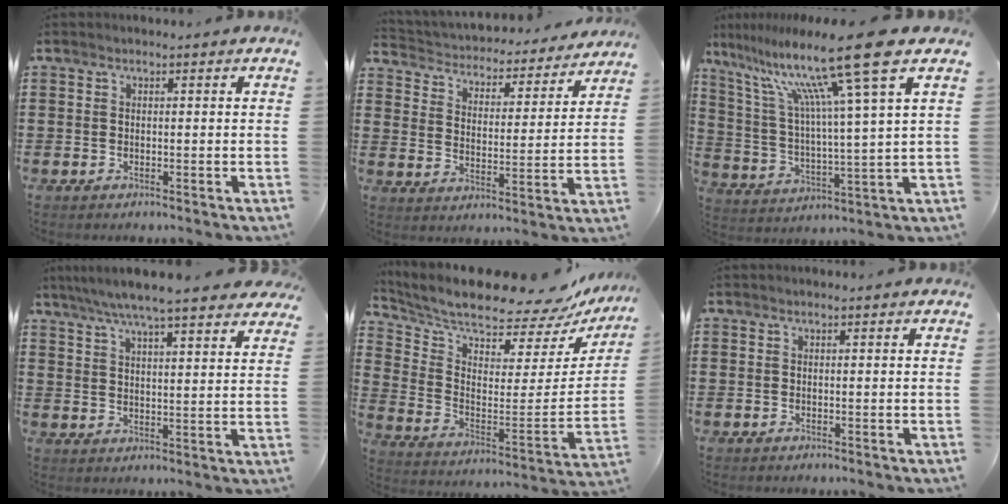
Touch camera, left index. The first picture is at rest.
{"total": 3.0, "force": [2.9, 0.6, 0.1], "torque": [-0.024, -0.029, 0.040]}
{"total": 17.6, "force": [10.9, 0.6, 13.8], "torque": [-0.267, -0.053, 0.168]}
{"total": 6.6, "force": [5.8, 0.0, 3.1], "torque": [-0.081, -0.022, 0.100]}
{"total": 8.1, "force": [7.7, 0.9, 2.4], "torque": [-0.073, -0.081, 0.125]}
{"total": 0.0}